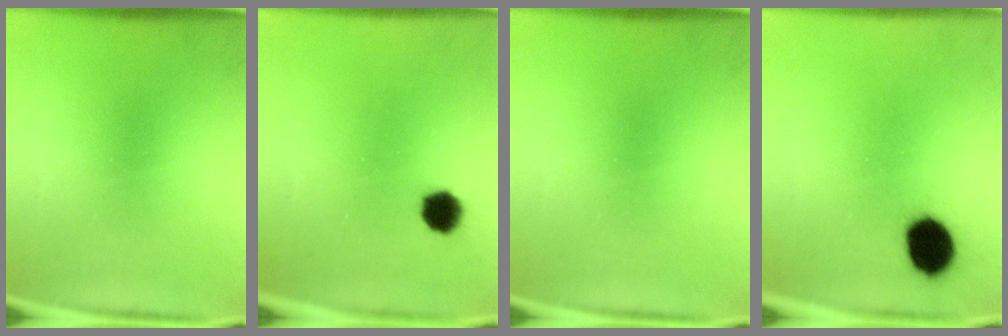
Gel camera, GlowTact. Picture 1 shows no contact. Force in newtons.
{"total": 4.6}
{"total": 0.0}
{"total": 9.1}